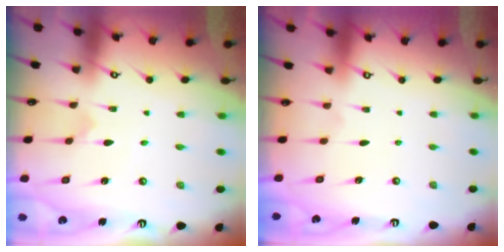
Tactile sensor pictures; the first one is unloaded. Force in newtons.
{"total": 0.0}